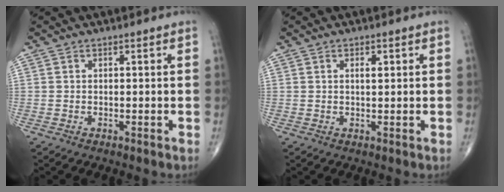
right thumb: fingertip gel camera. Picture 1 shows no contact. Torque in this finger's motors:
{"motor_torque": [-0.06, -0.08, 0.16, 0.00, 0.08]}